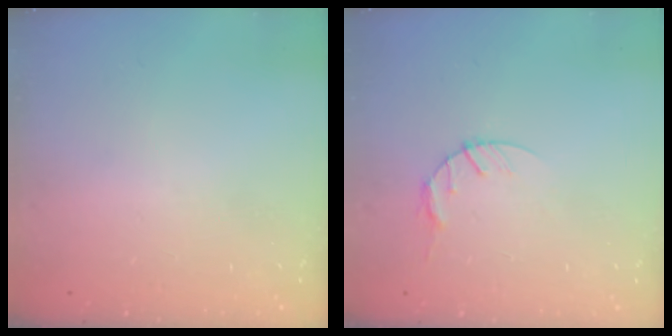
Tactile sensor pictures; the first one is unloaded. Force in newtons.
{"total": 4.6, "press": 4.6, "slide": 0.6}